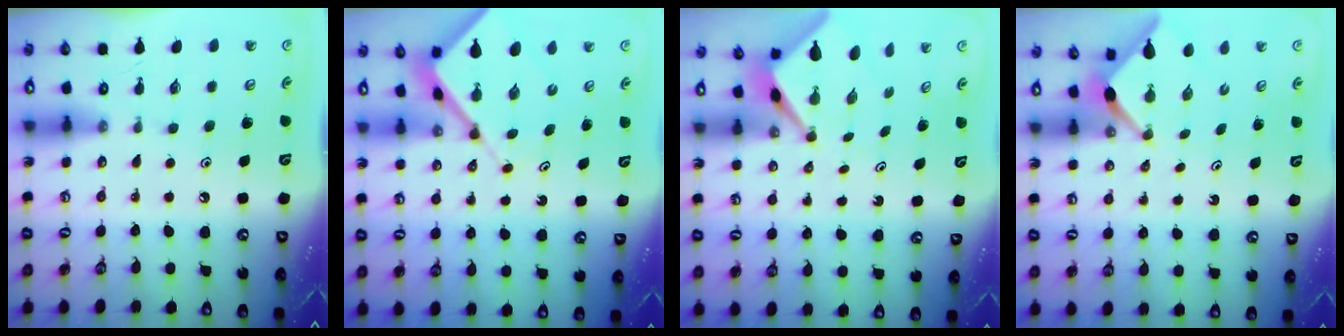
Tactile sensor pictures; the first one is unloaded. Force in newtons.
{"total": 8.2, "press": 8.1, "slide": 0.8}
{"total": 3.5, "press": 3.5, "slide": 0.2}
{"total": 2.6, "press": 2.6, "slide": 0.3}